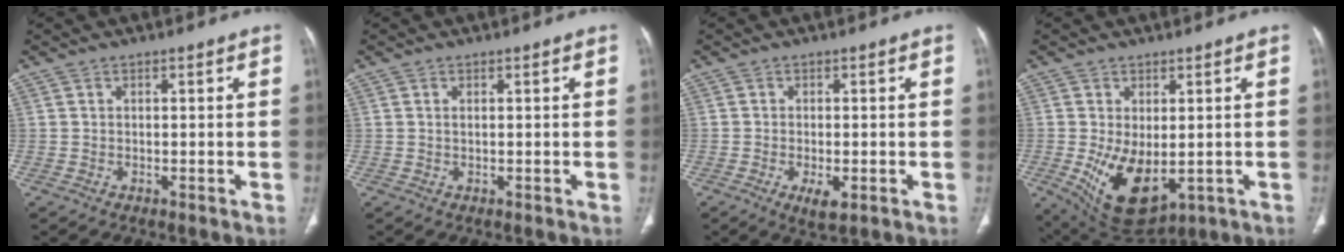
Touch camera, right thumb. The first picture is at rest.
{"total": 0.5, "force": [0.2, 0.2, 0.5], "torque": [-0.012, 0.001, 0.002]}
{"total": 3.9, "force": [-1.4, 1.6, 3.3], "torque": [-0.056, -0.007, -0.018]}
{"total": 11.4, "force": [-1.9, 6.4, 9.3], "torque": [-0.152, -0.018, -0.004]}